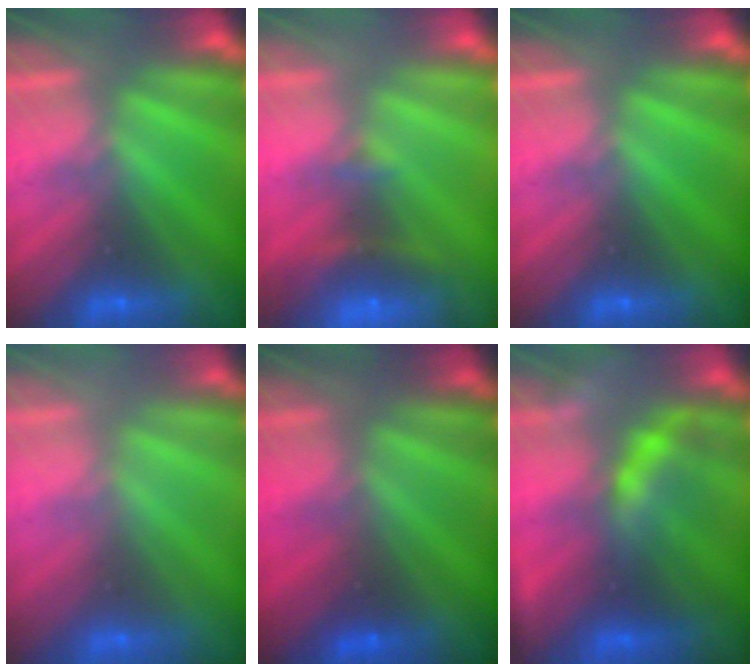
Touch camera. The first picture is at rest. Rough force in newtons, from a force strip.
{"total": 8.2}
{"total": 0.0}
{"total": 2.6}
{"total": 1.7}
{"total": 7.3}